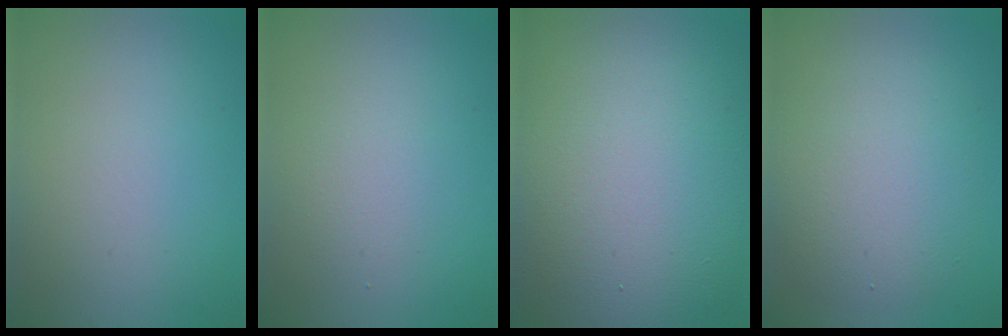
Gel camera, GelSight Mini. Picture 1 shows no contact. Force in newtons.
{"total": 1.6, "press": 1.6, "slide": 0.1}
{"total": 15.8, "press": 15.8, "slide": 1.0}
{"total": 5.6, "press": 5.6, "slide": 0.3}